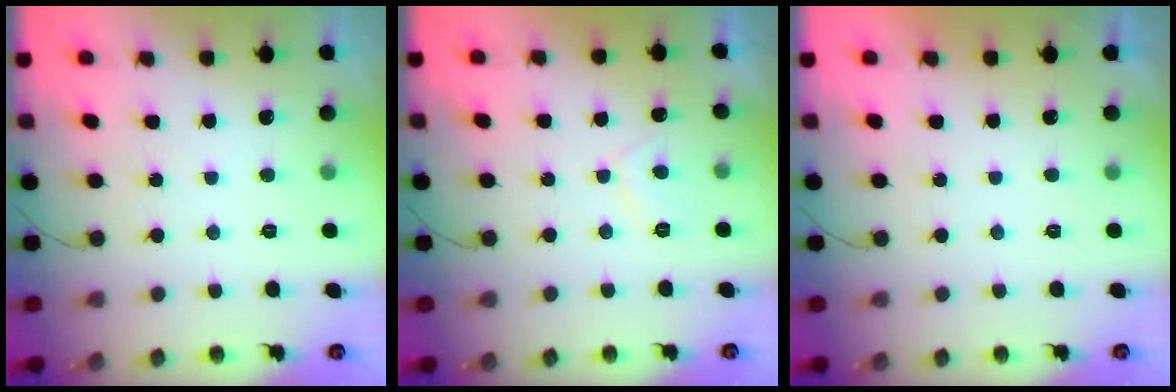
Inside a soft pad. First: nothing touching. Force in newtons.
{"total": 2.0, "press": 1.9, "slide": 0.7}
{"total": 2.1, "press": 2.1, "slide": 0.4}